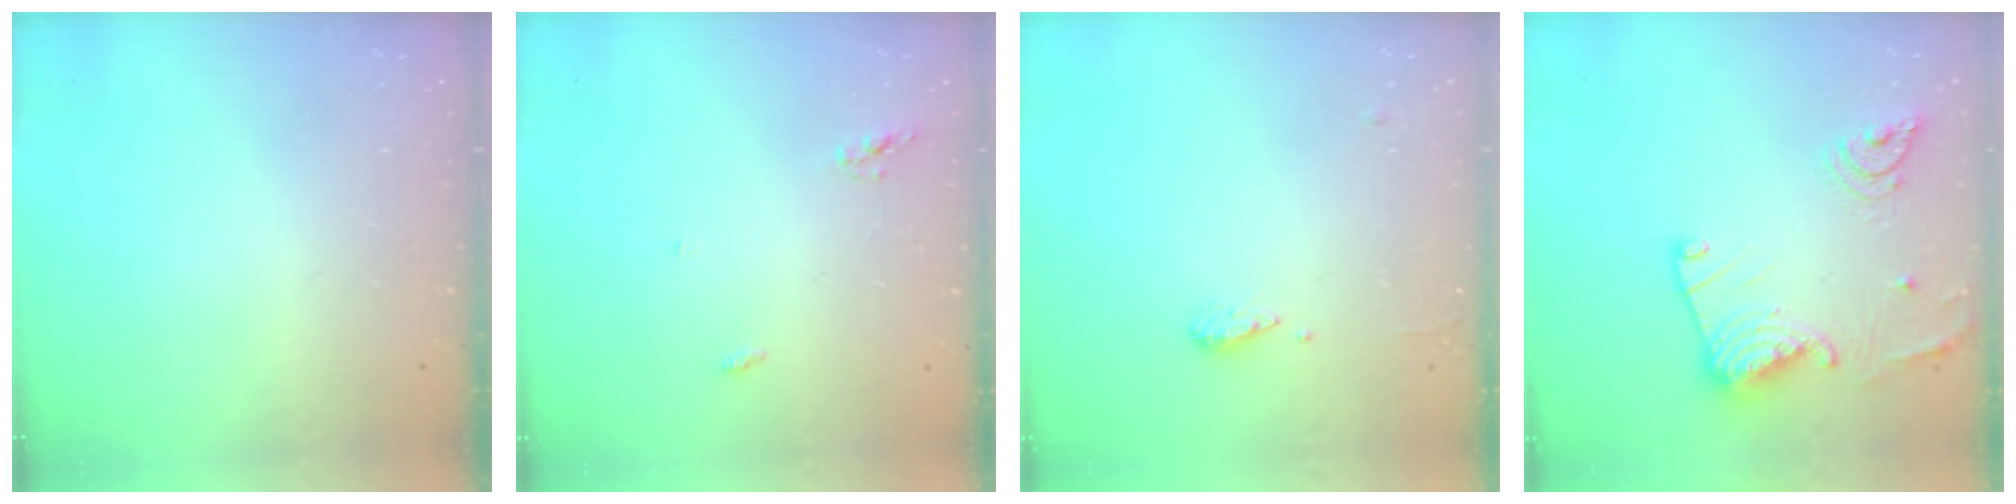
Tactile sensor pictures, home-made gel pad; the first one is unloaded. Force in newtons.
{"total": 3.7, "press": 3.7, "slide": 0.1}
{"total": 6.1, "press": 6.0, "slide": 0.7}
{"total": 17.0, "press": 16.9, "slide": 1.7}